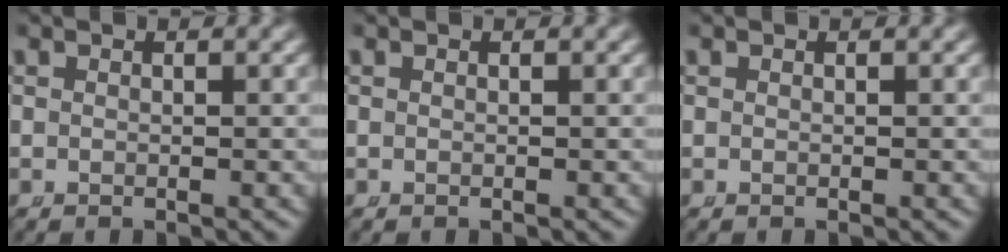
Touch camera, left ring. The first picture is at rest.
{"total": 0.0}
{"total": 0.0}